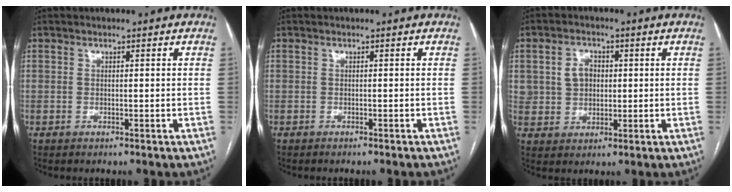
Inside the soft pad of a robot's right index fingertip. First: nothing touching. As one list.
[{"total": 1.8, "force": [-1.6, 0.0, 0.7], "torque": [-0.010, -0.001, -0.019]}, {"total": 5.2, "force": [1.1, 4.2, 2.8], "torque": [-0.055, 0.014, 0.025]}]